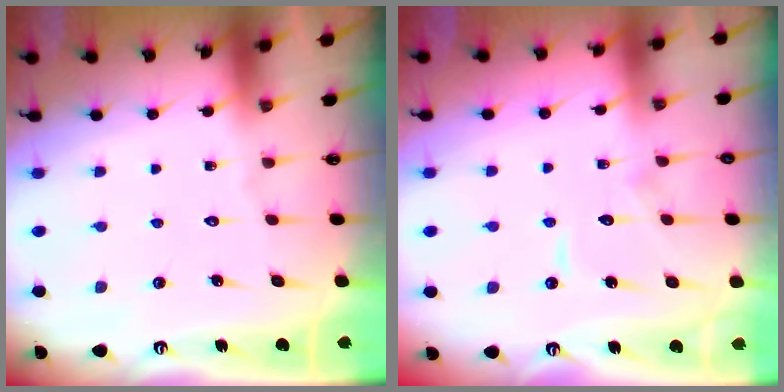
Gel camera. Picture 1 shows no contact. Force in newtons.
{"total": 7.3, "press": 7.3, "slide": 0.7}